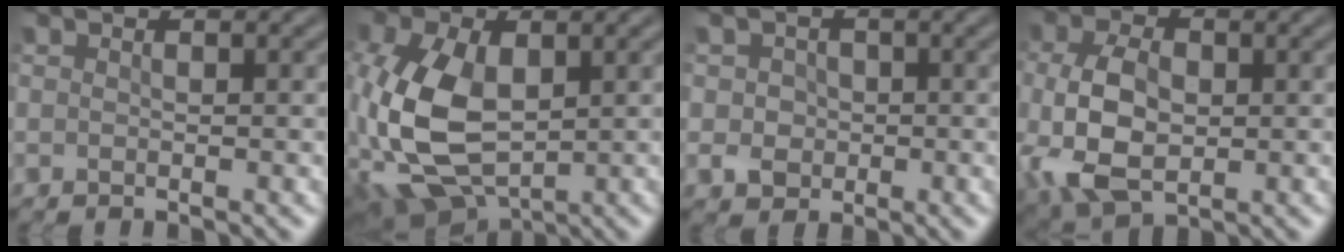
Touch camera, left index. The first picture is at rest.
{"total": 10.2, "force": [-0.4, 6.0, 8.3], "torque": [-0.215, -0.002, -0.004]}
{"total": 2.6, "force": [-0.2, 2.4, 1.1], "torque": [-0.008, 0.003, -0.012]}
{"total": 7.7, "force": [-1.0, 4.8, 5.9], "torque": [-0.142, -0.006, -0.017]}